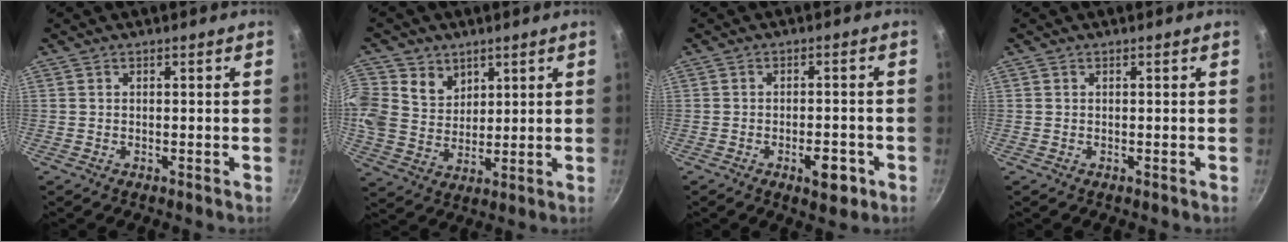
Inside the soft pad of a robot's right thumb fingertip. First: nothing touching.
{"total": 14.2, "force": [5.9, 11.8, 5.3], "torque": [-0.119, 0.001, 0.119]}
{"total": 5.7, "force": [-2.5, 2.6, 4.4], "torque": [-0.046, 0.015, -0.030]}
{"total": 0.0}